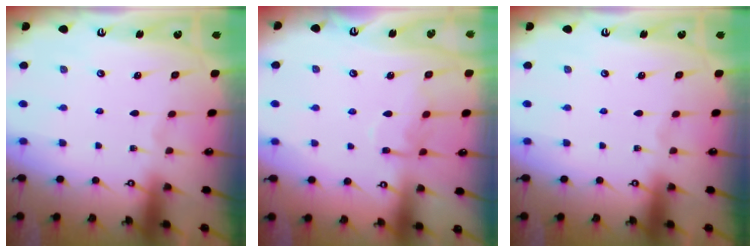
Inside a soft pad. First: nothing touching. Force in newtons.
{"total": 9.9, "press": 9.8, "slide": 0.8}
{"total": 0.0}